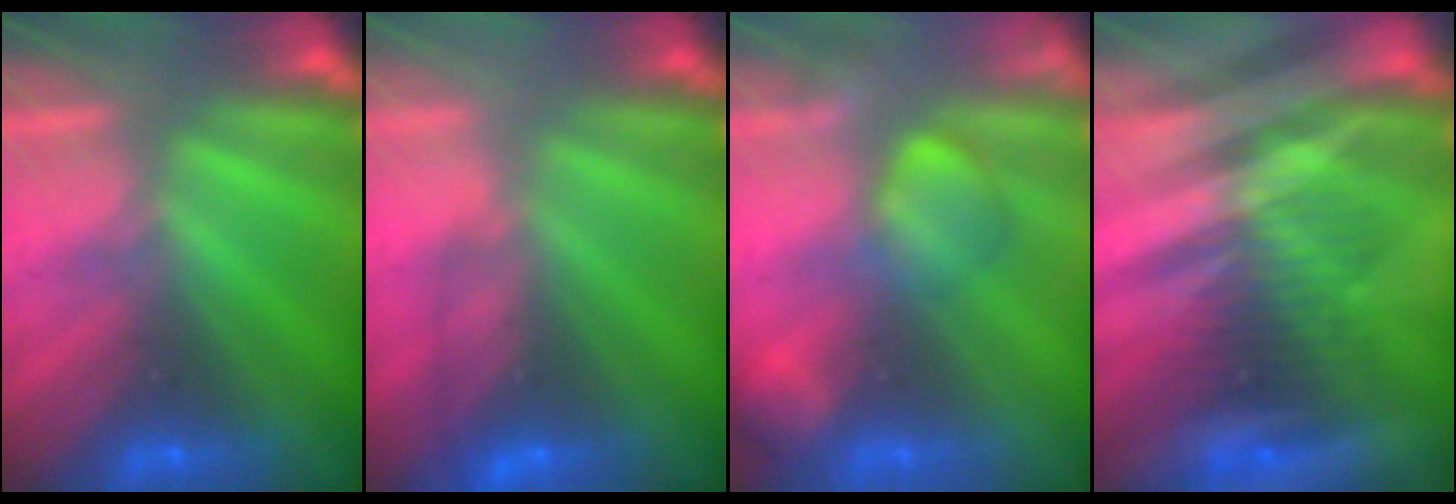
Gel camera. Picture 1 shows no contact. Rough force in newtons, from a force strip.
{"total": 4.7}
{"total": 2.4}
{"total": 3.1}